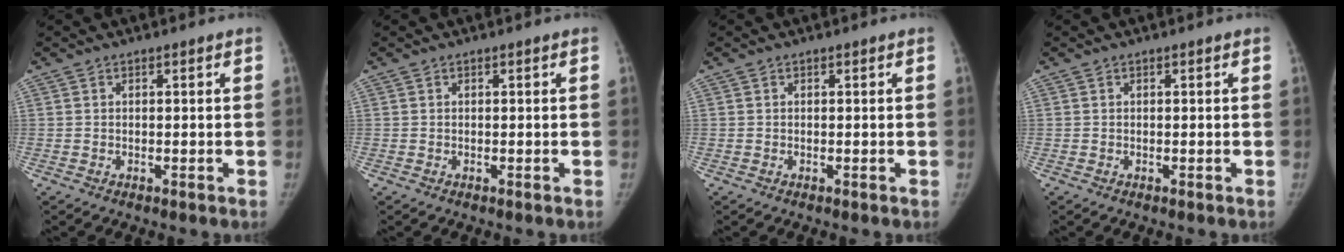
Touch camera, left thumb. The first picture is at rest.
{"total": 0.0}
{"total": 0.0}
{"total": 0.0}